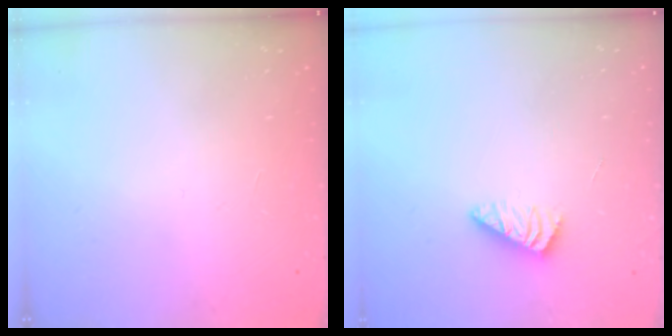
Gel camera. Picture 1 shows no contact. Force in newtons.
{"total": 2.2, "press": 2.2, "slide": 0.4}